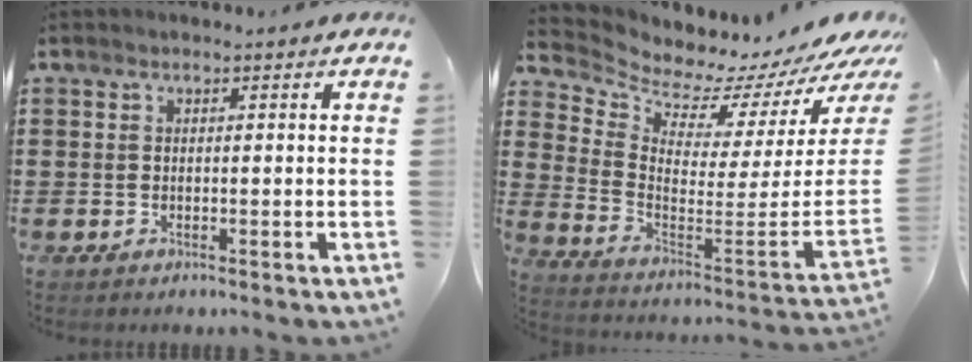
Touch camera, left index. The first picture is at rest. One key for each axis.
{"total": 4.0, "fx": 4.0, "fy": 0.2, "fz": 0.2, "tx": -0.027, "ty": -0.074, "tz": 0.058}